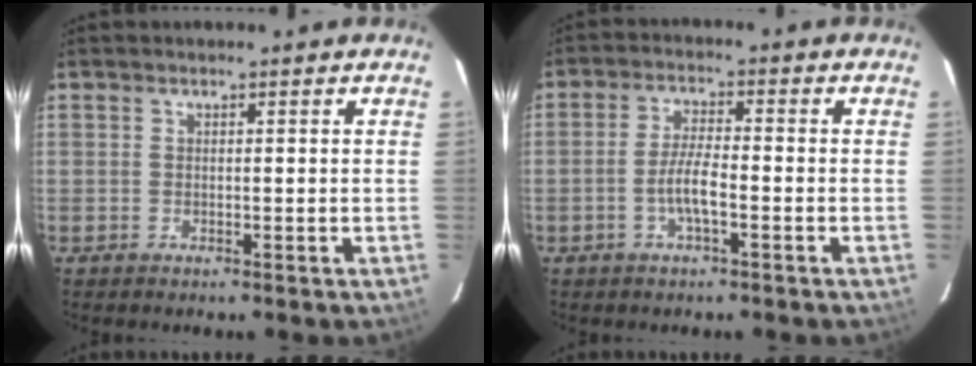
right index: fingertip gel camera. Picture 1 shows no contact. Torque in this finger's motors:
{"motor_torque": [0.75, -0.26, 0.33, 0.07]}